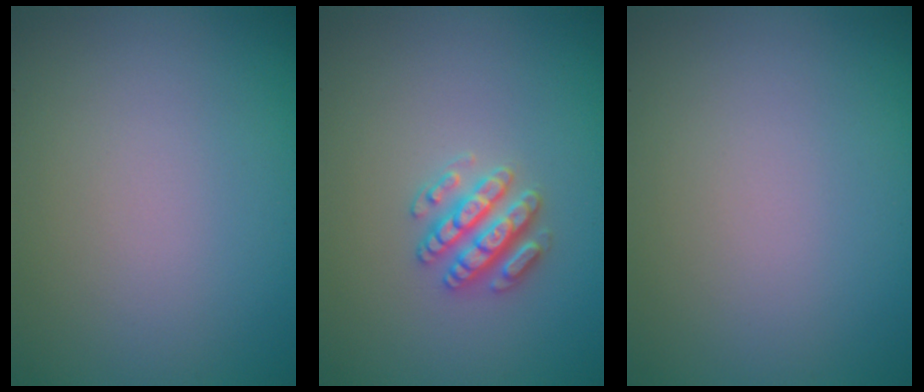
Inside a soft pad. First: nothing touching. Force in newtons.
{"total": 2.9, "press": 2.8, "slide": 0.6}
{"total": 0.0}